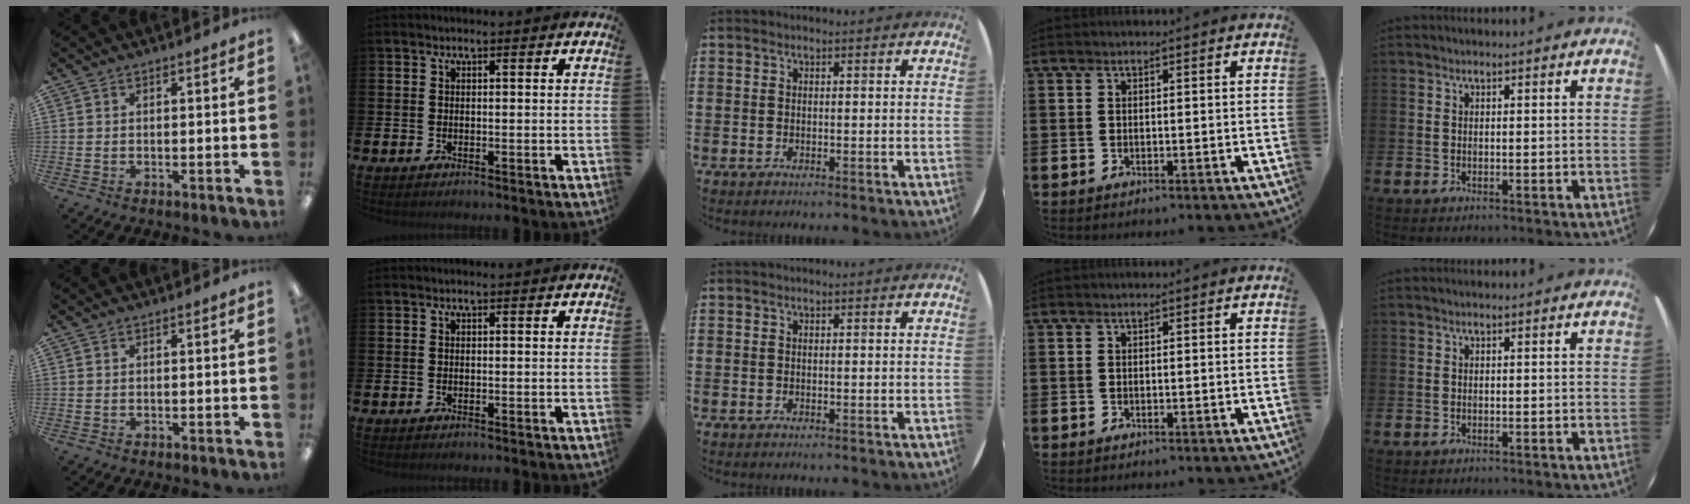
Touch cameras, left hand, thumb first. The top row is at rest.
{}